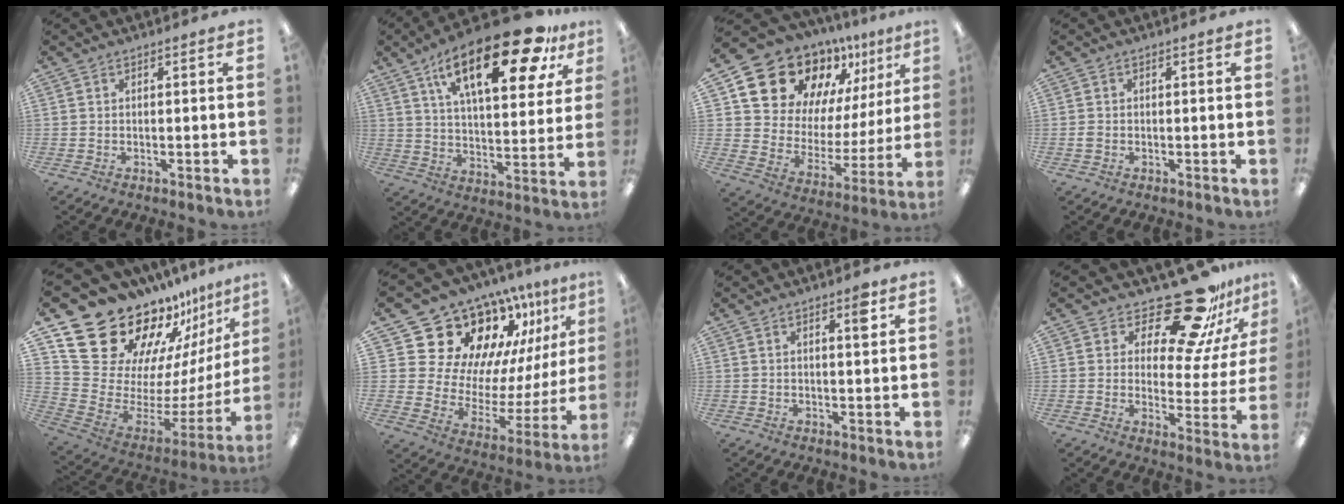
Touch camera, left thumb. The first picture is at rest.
{"total": 24.0, "force": [13.6, 9.3, 17.4], "torque": [-0.262, -0.062, 0.217]}
{"total": 17.8, "force": [14.4, 9.1, 5.0], "torque": [-0.109, -0.117, 0.263]}
{"total": 1.3, "force": [-0.4, 1.1, 0.7], "torque": [-0.013, 0.003, -0.008]}
{"total": 24.2, "force": [19.0, 11.6, 9.4], "torque": [-0.129, -0.162, 0.370]}
{"total": 20.5, "force": [17.3, 10.0, 4.6], "torque": [-0.083, -0.151, 0.331]}
{"total": 3.5, "force": [1.8, 0.9, 2.9], "torque": [-0.038, -0.006, 0.024]}
{"total": 19.8, "force": [16.1, 6.3, 9.8], "torque": [-0.146, -0.121, 0.270]}